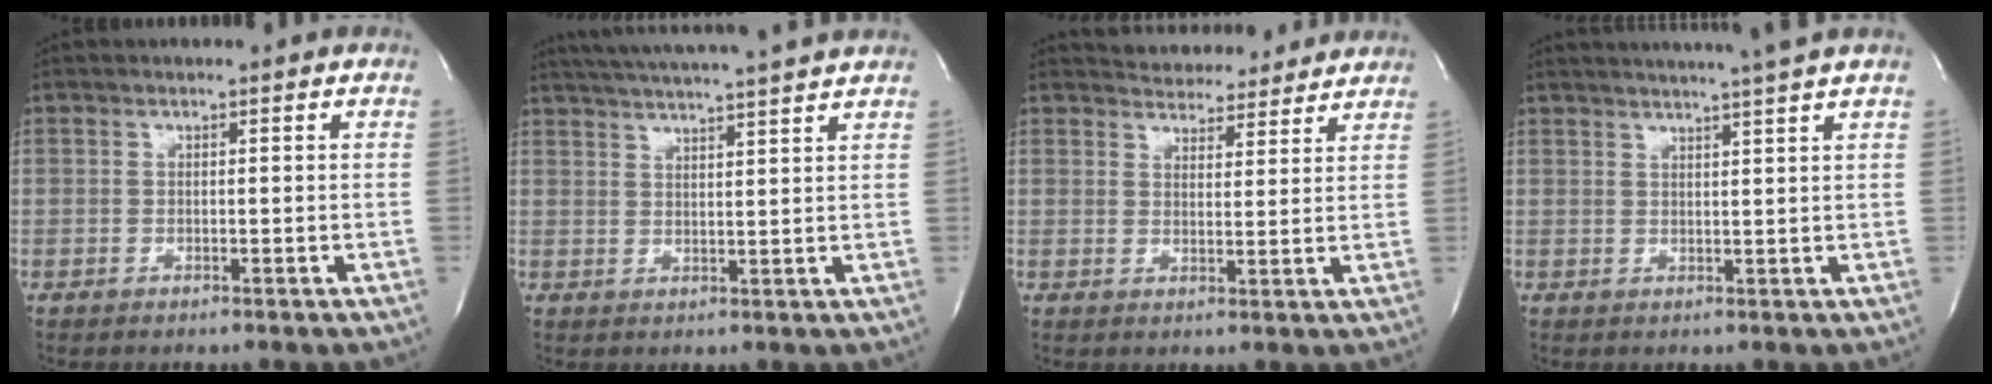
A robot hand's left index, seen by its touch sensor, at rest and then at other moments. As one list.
[{"total": 15.2, "force": [13.6, -0.8, 6.8], "torque": [-0.124, 0.009, 0.189]}, {"total": 9.5, "force": [9.0, 2.4, 1.7], "torque": [-0.019, 0.007, 0.117]}, {"total": 9.4, "force": [8.1, -1.6, 4.5], "torque": [-0.069, 0.001, 0.099]}]